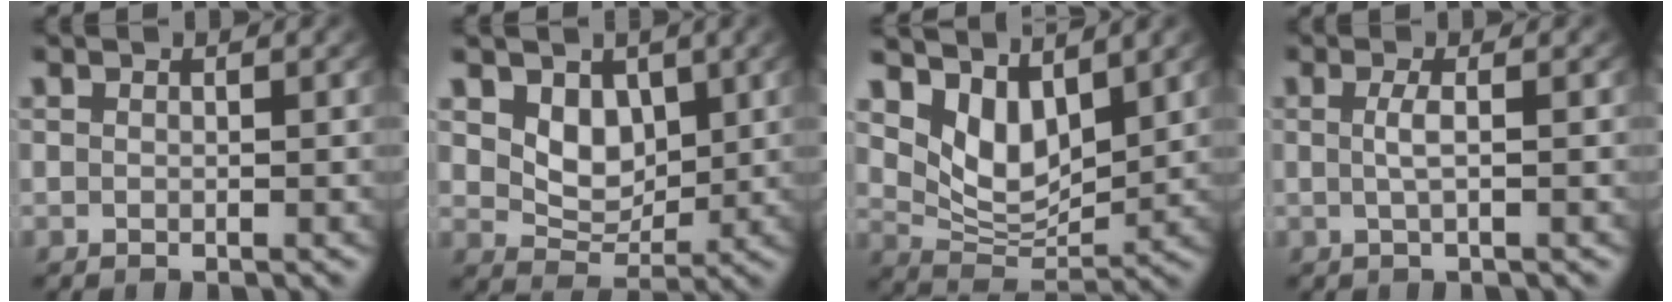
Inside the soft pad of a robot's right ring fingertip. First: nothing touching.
{"total": 4.6, "force": [1.5, 3.3, 2.8], "torque": [-0.053, -0.020, 0.037]}
{"total": 8.9, "force": [2.6, 6.6, 5.4], "torque": [-0.105, -0.016, 0.043]}
{"total": 1.5, "force": [-0.2, -0.1, 1.5], "torque": [-0.035, -0.006, 0.002]}